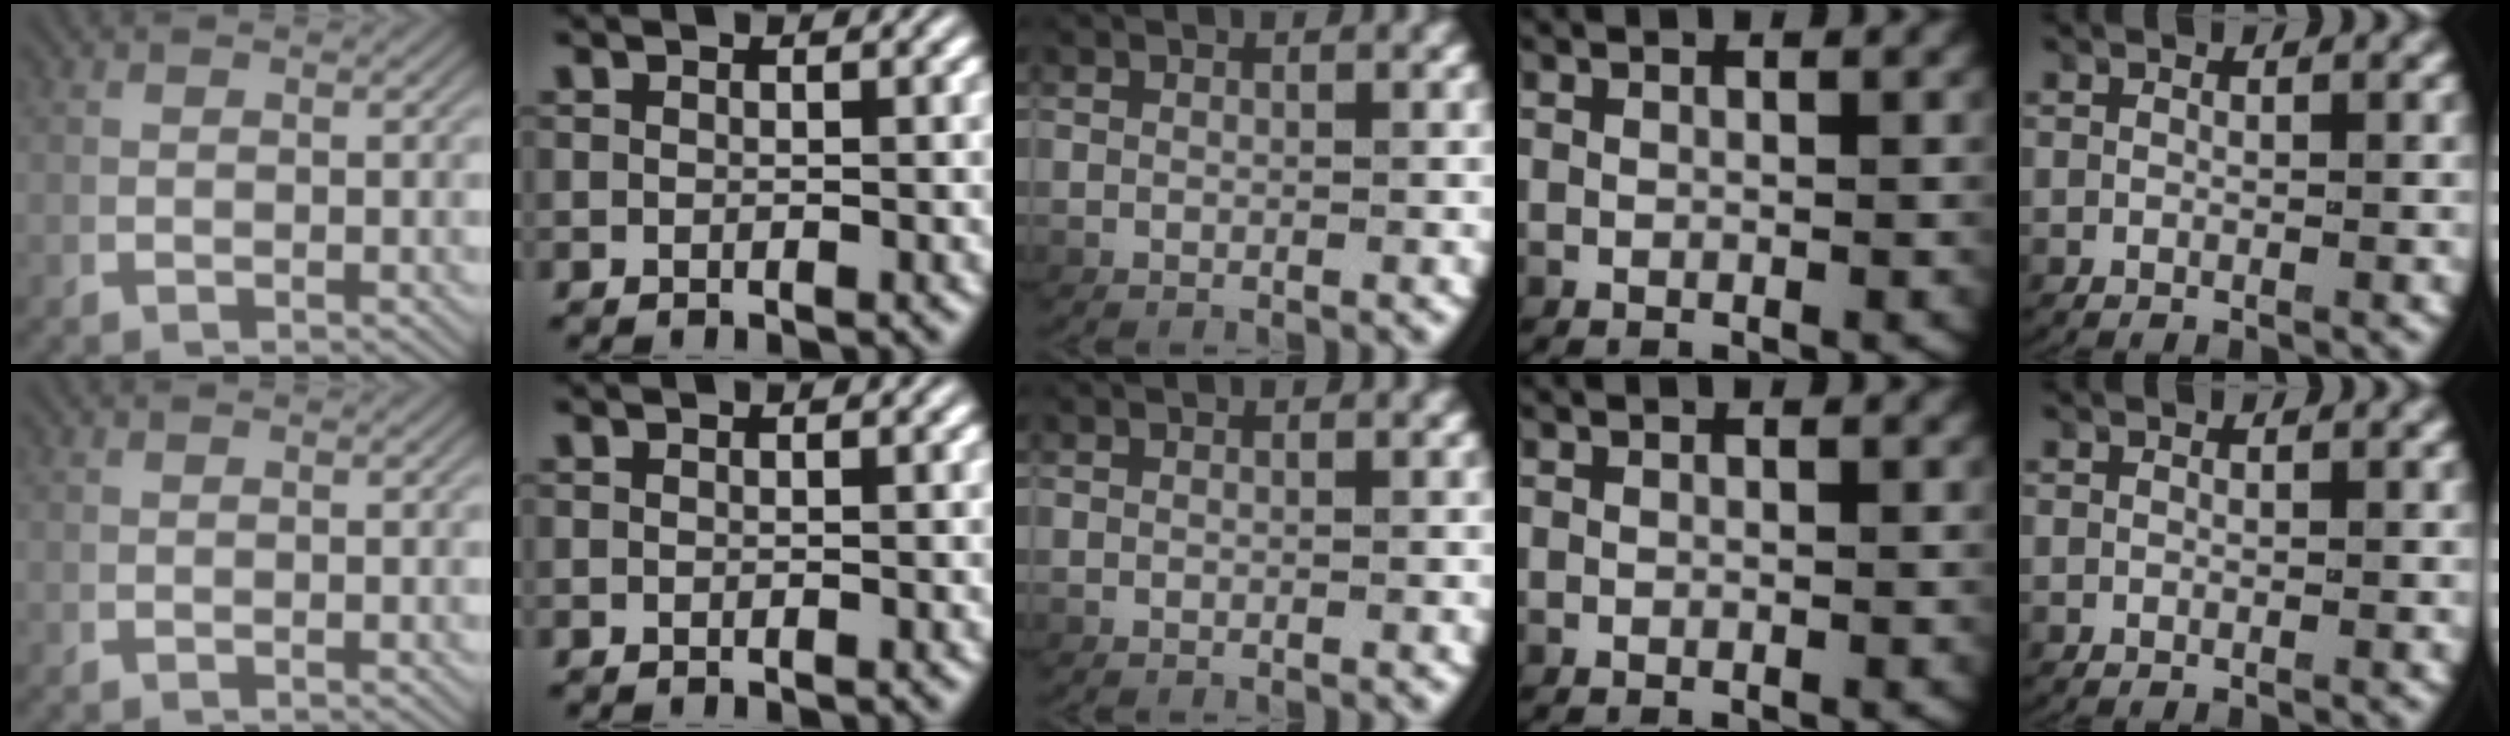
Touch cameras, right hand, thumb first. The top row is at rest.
{}